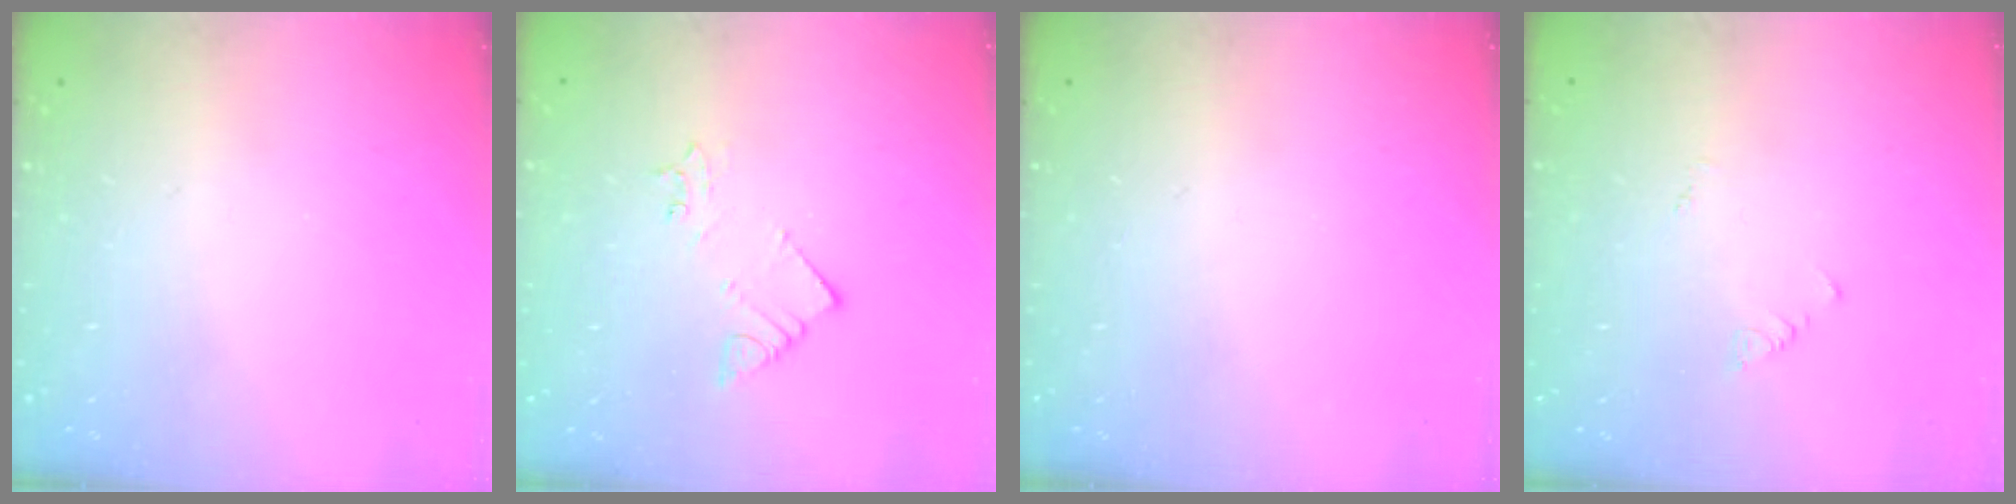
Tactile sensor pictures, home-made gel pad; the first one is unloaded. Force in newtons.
{"total": 2.8, "press": 2.7, "slide": 0.5}
{"total": 0.0}
{"total": 1.9, "press": 1.9, "slide": 0.4}